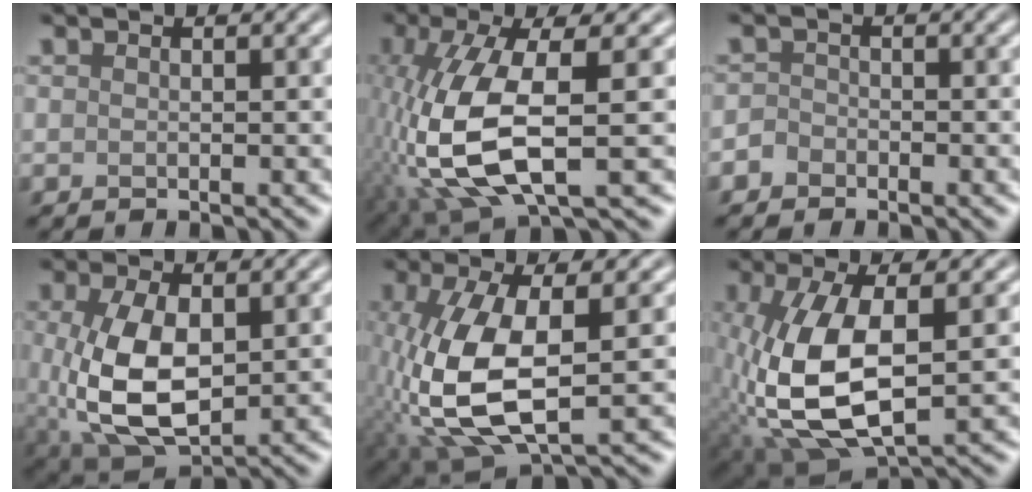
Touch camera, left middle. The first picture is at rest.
{"total": 9.9, "force": [-2.2, 3.5, 9.0], "torque": [-0.212, -0.005, -0.045]}
{"total": 1.2, "force": [-1.0, 0.8, 0.0], "torque": [-0.001, 0.003, -0.021]}
{"total": 8.5, "force": [-0.3, 4.6, 7.1], "torque": [-0.170, -0.013, 0.005]}
{"total": 9.7, "force": [-1.3, 4.2, 8.7], "torque": [-0.205, -0.008, -0.022]}
{"total": 9.9, "force": [-0.8, 4.7, 8.6], "torque": [-0.199, -0.003, -0.013]}